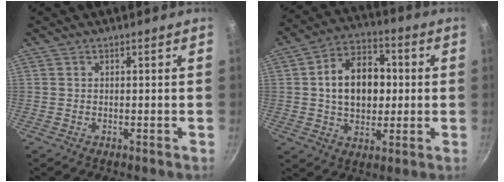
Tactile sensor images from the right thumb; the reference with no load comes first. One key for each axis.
{"total": 14.4, "fx": 1.0, "fy": 10.3, "fz": 10.1, "tx": -0.128, "ty": 0.019, "tz": 0.009}